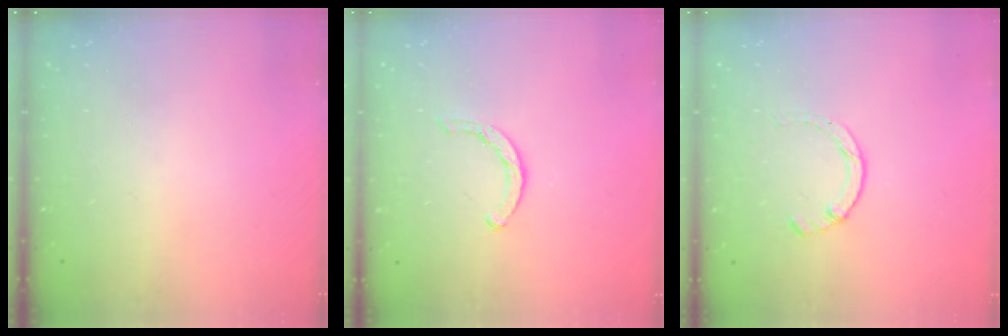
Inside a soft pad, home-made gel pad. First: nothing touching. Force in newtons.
{"total": 3.0, "press": 3.0, "slide": 0.3}
{"total": 2.3, "press": 2.3, "slide": 0.5}